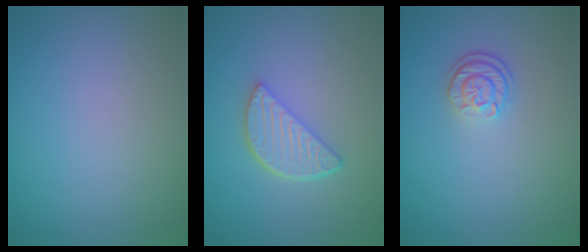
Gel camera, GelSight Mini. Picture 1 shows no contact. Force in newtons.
{"total": 3.7, "press": 3.0, "slide": 2.2}
{"total": 2.4, "press": 1.9, "slide": 1.5}